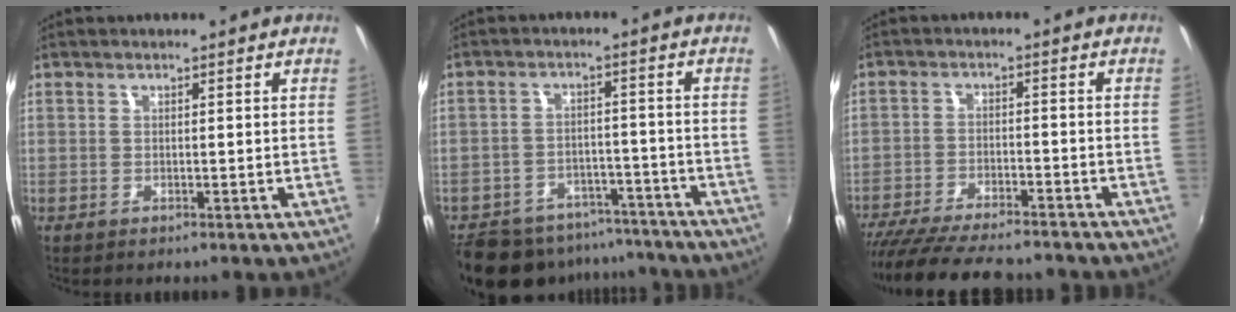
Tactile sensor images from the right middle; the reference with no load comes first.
{"total": 19.0, "force": [-15.6, 8.3, 7.0], "torque": [-0.163, 0.008, -0.211]}
{"total": 16.9, "force": [-14.6, 3.5, 7.6], "torque": [-0.157, -0.033, -0.232]}